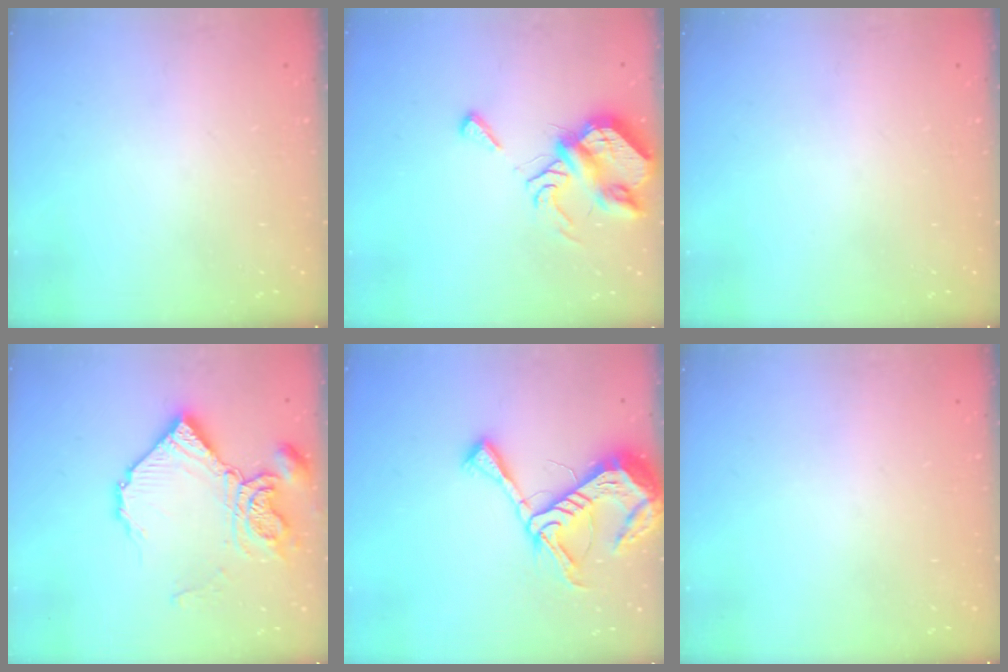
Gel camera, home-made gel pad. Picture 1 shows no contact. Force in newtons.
{"total": 8.0, "press": 8.0, "slide": 0.3}
{"total": 0.0}
{"total": 14.3, "press": 14.2, "slide": 1.7}
{"total": 14.1, "press": 14.0, "slide": 1.4}
{"total": 0.0}